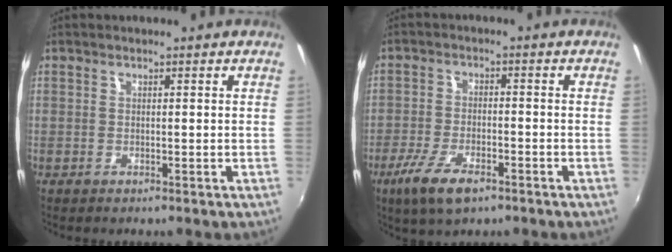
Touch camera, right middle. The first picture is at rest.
{"total": 8.5, "force": [-5.2, 3.1, 5.9], "torque": [-0.141, -0.021, -0.097]}